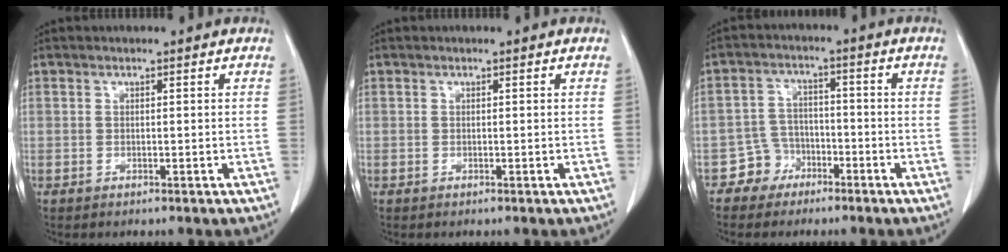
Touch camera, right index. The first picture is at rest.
{"total": 0.0}
{"total": 4.5, "force": [-2.9, 3.5, 0.0], "torque": [0.006, 0.016, -0.052]}